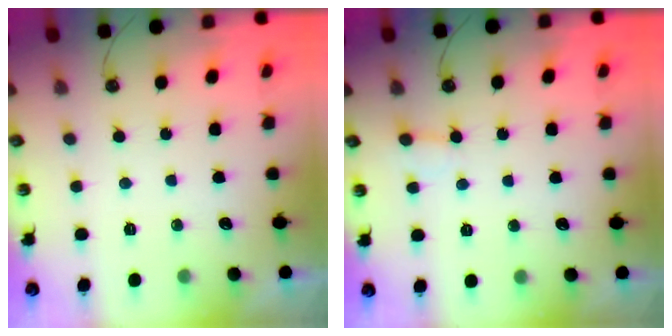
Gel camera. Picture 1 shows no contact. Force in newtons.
{"total": 2.5, "press": 2.4, "slide": 0.5}